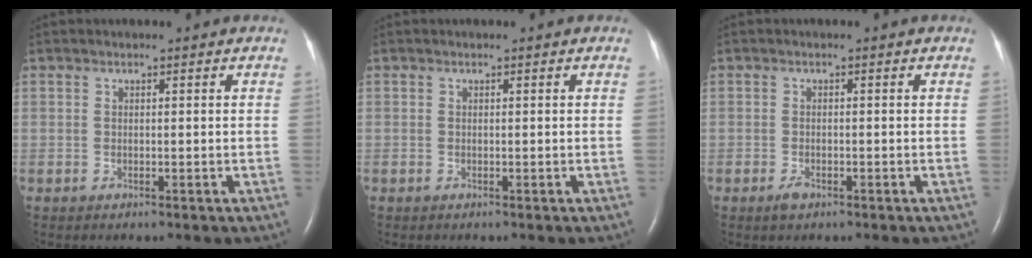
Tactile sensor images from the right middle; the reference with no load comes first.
{"total": 0.0}
{"total": 1.4, "force": [-1.0, 0.6, 0.9], "torque": [-0.024, -0.002, -0.015]}